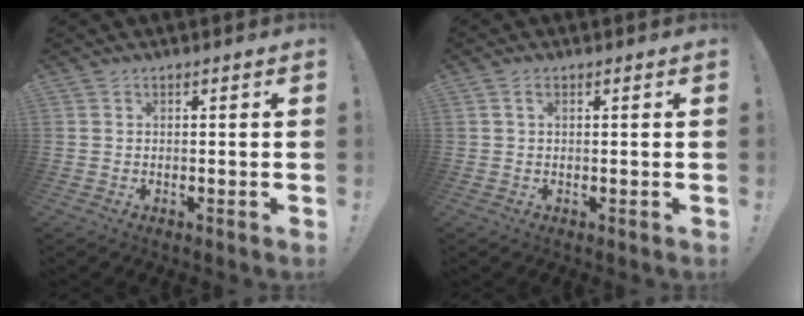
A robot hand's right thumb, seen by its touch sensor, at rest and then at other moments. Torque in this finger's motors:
{"motor_torque": [-0.07, -0.07, -0.21, 0.08, 0.01]}